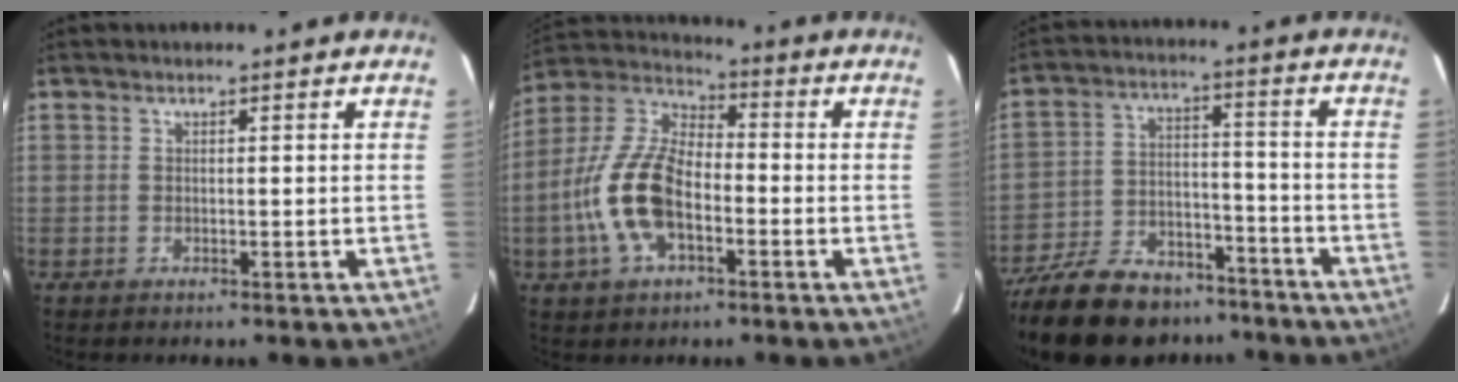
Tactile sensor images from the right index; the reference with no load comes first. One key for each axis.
{"total": 14.5, "fx": -4.3, "fy": 7.3, "fz": 11.8, "tx": -0.258, "ty": 0.007, "tz": -0.084}
{"total": 22.8, "fx": -17.8, "fy": 10.4, "fz": 9.6, "tx": -0.221, "ty": 0.010, "tz": -0.271}